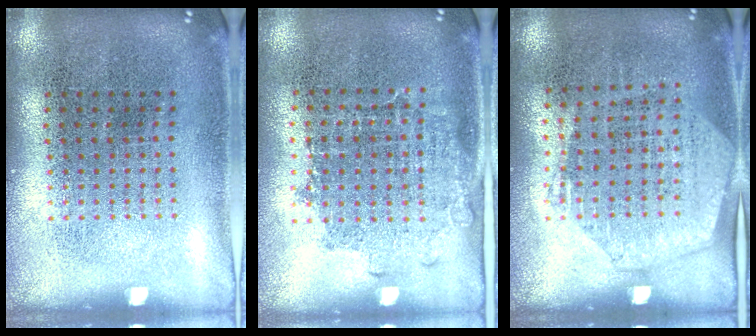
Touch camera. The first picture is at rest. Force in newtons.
{"total": 1.3, "press": 1.1, "slide": 0.8}
{"total": 1.5, "press": 1.3, "slide": 0.7}